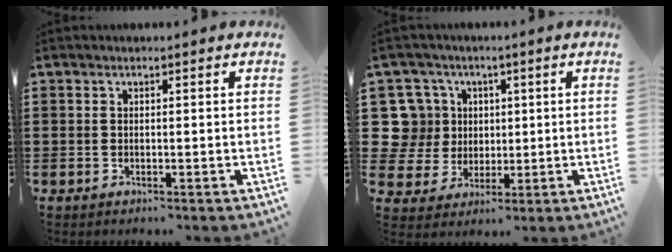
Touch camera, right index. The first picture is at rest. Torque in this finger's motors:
{"motor_torque": [0.06, 0.13, -0.13, -0.03]}